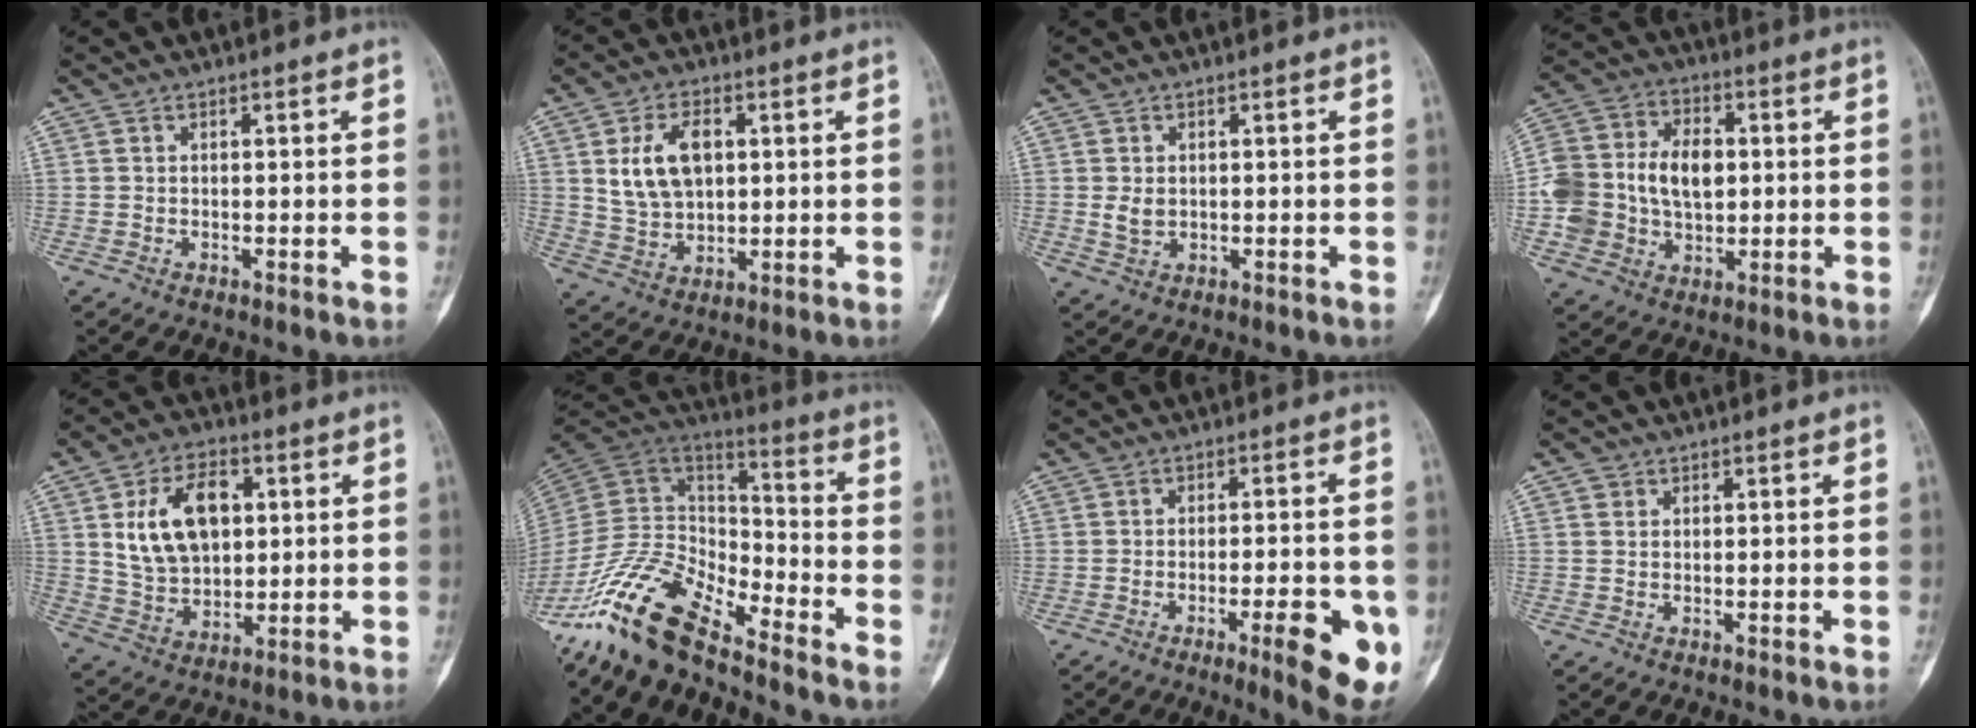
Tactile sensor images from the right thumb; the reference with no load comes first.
{"total": 10.2, "force": [2.5, 6.5, 7.4], "torque": [-0.119, -0.006, 0.055]}
{"total": 2.6, "force": [0.2, 1.9, 1.7], "torque": [-0.026, -0.004, 0.009]}
{"total": 17.2, "force": [0.0, 12.5, 11.9], "torque": [-0.222, 0.024, 0.007]}
{"total": 14.5, "force": [3.5, 9.5, 10.4], "torque": [-0.152, -0.005, 0.068]}
{"total": 15.8, "force": [-12.9, 5.4, 7.4], "torque": [-0.129, 0.091, -0.256]}
{"total": 10.4, "force": [-3.8, 2.4, 9.3], "torque": [-0.114, -0.001, -0.047]}
{"total": 0.7, "force": [0.3, 0.6, 0.1], "torque": [0.002, 0.001, 0.004]}